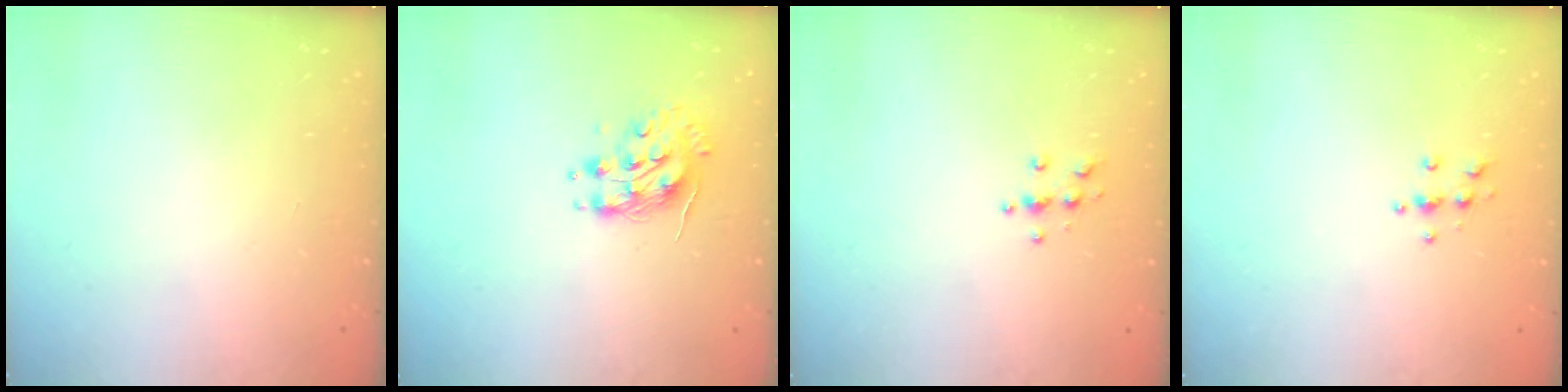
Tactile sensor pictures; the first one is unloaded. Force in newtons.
{"total": 8.5, "press": 8.4, "slide": 0.5}
{"total": 3.9, "press": 3.8, "slide": 0.5}
{"total": 3.9, "press": 3.8, "slide": 0.4}